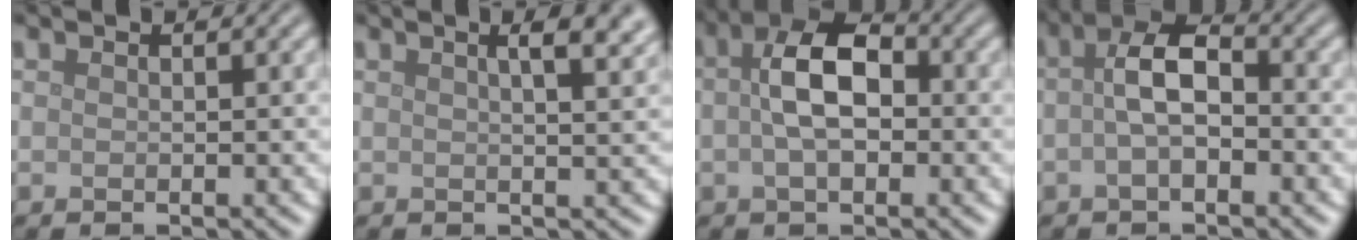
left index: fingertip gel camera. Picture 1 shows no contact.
{"total": 5.8, "force": [2.9, 2.4, 4.4], "torque": [-0.022, 0.037, 0.010]}
{"total": 5.7, "force": [0.3, 3.0, 4.8], "torque": [-0.085, 0.012, -0.004]}
{"total": 4.0, "force": [-0.3, 1.7, 3.5], "torque": [-0.067, 0.012, -0.014]}